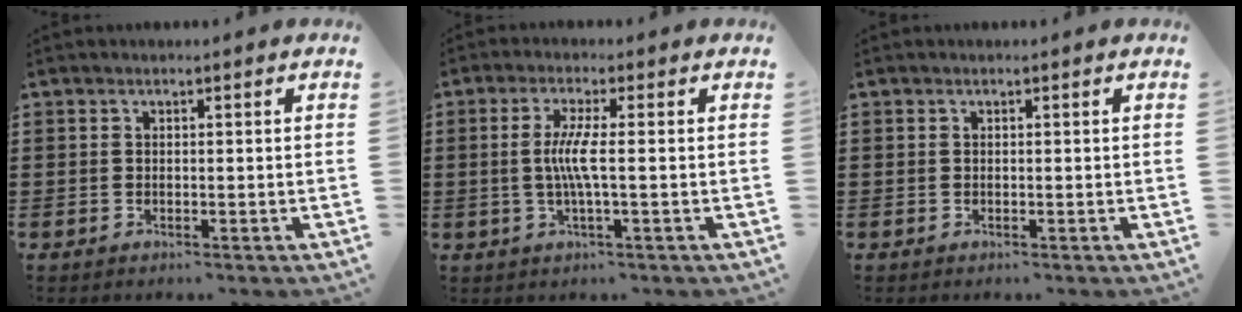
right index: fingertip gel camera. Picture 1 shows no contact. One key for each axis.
{"total": 4.8, "fx": -0.4, "fy": -0.2, "fz": 4.8, "tx": -0.102, "ty": -0.014, "tz": -0.015}
{"total": 0.0}